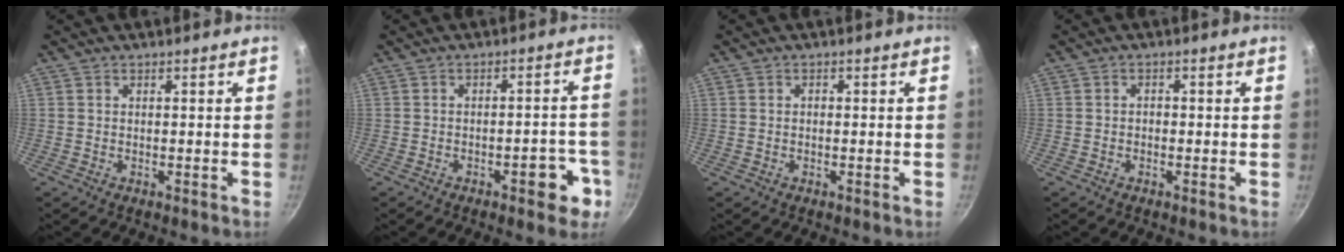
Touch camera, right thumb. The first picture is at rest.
{"total": 7.0, "force": [-3.3, 3.0, 5.4], "torque": [-0.045, 0.029, -0.038]}
{"total": 0.7, "force": [-0.2, 0.5, 0.4], "torque": [-0.007, 0.005, -0.003]}
{"total": 1.2, "force": [-0.4, 0.9, 0.7], "torque": [-0.009, 0.007, -0.008]}